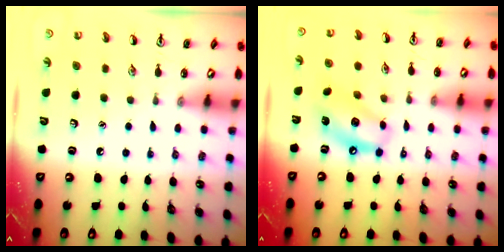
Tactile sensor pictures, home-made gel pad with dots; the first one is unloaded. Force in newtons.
{"total": 10.5, "press": 10.2, "slide": 2.7}